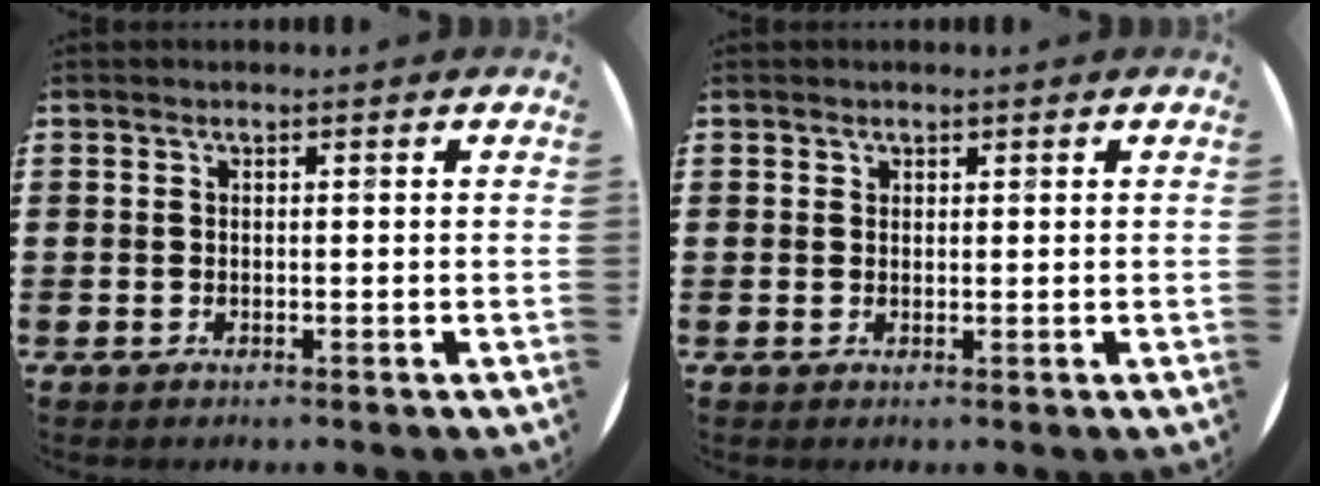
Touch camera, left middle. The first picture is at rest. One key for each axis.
{"total": 0.7, "fx": 0.6, "fy": 0.4, "fz": -0.1, "tx": 0.008, "ty": 0.000, "tz": 0.010}